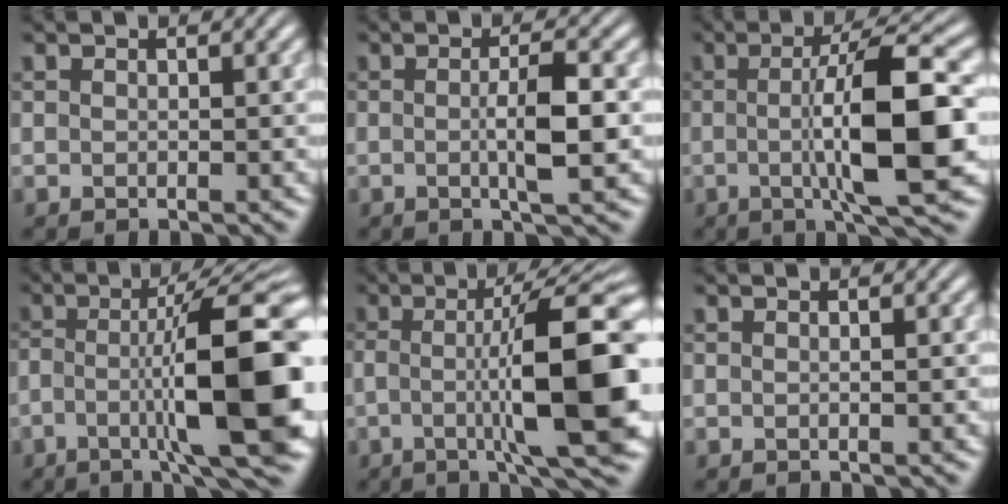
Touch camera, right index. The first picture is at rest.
{"total": 3.4, "force": [-0.5, 0.3, 3.4], "torque": [-0.055, -0.002, -0.014]}
{"total": 9.3, "force": [-0.2, 1.5, 9.2], "torque": [-0.137, 0.007, -0.003]}
{"total": 13.5, "force": [-2.0, 4.1, 12.7], "torque": [-0.176, -0.005, -0.026]}
{"total": 12.8, "force": [-0.7, 3.7, 12.2], "torque": [-0.169, 0.008, -0.010]}
{"total": 0.0}